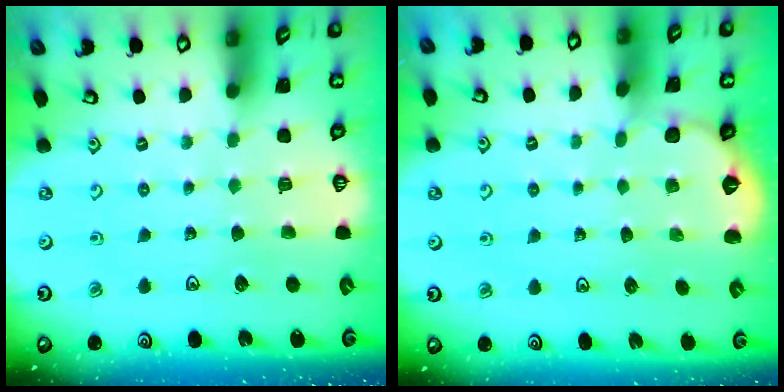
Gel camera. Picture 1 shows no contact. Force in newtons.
{"total": 1.4, "press": 1.4, "slide": 0.1}